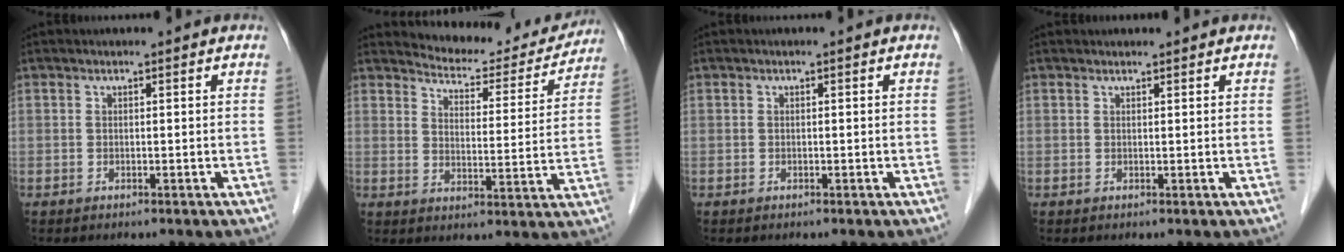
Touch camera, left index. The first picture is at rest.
{"total": 12.8, "force": [12.5, 2.7, 1.6], "torque": [-0.014, -0.024, 0.155]}
{"total": 0.0}
{"total": 1.2, "force": [1.1, 0.3, 0.1], "torque": [-0.008, 0.010, 0.017]}